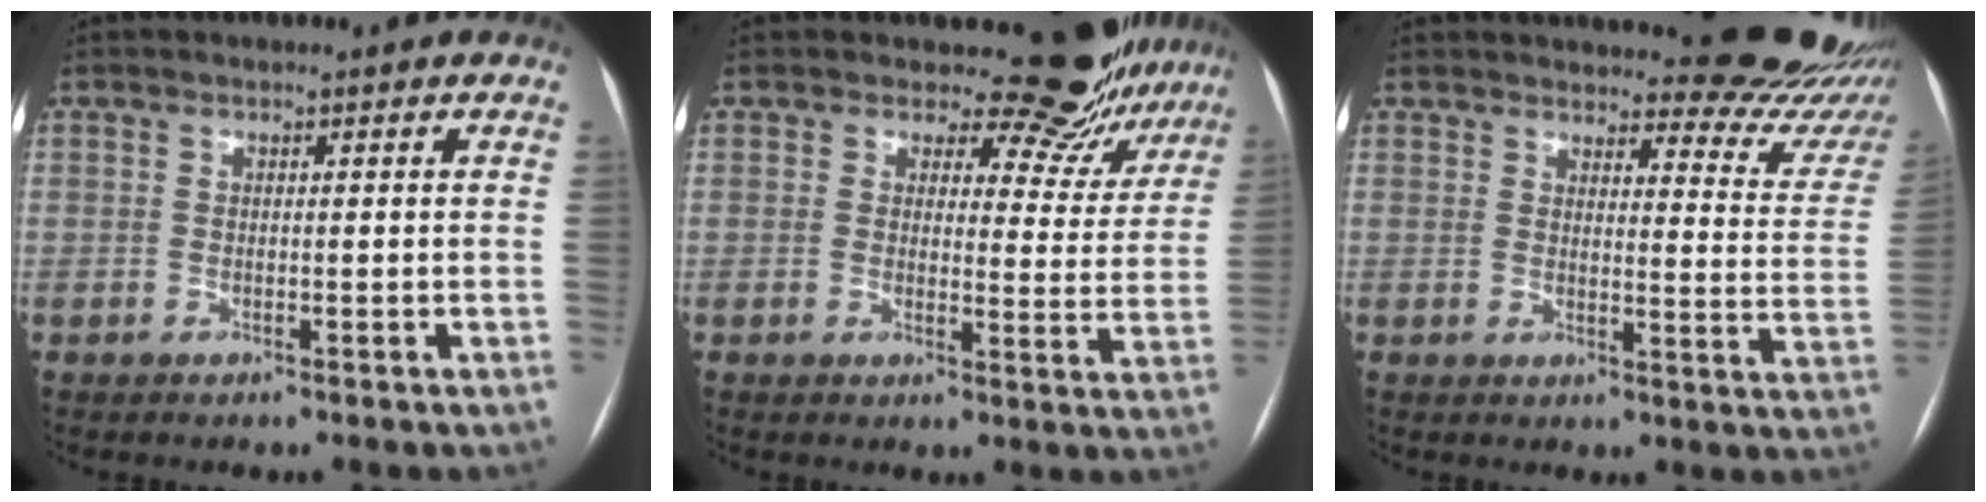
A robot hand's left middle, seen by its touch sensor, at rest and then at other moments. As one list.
[{"total": 11.2, "force": [10.5, 3.6, 2.1], "torque": [0.000, -0.040, 0.097]}, {"total": 18.1, "force": [17.3, 3.2, 4.0], "torque": [-0.020, -0.094, 0.175]}]